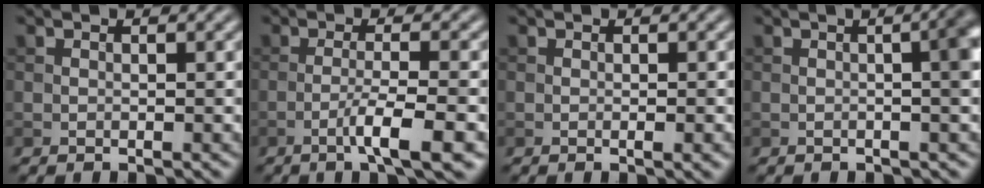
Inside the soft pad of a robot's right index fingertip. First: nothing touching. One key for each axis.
{"total": 4.4, "fx": -1.9, "fy": 0.5, "fz": 4.0, "tx": -0.065, "ty": 0.006, "tz": -0.040}
{"total": 1.1, "fx": -0.2, "fy": 0.2, "fz": 1.0, "tx": -0.014, "ty": -0.003, "tz": -0.002}
{"total": 4.9, "fx": 0.2, "fy": 1.7, "fz": 4.6, "tx": -0.036, "ty": 0.017, "tz": -0.002}